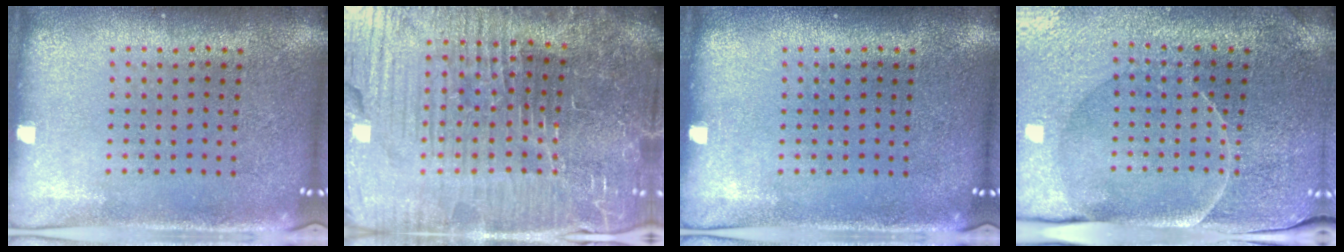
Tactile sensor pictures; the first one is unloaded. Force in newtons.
{"total": 7.4, "press": 6.5, "slide": 3.5}
{"total": 0.0}
{"total": 3.8, "press": 3.7, "slide": 0.7}